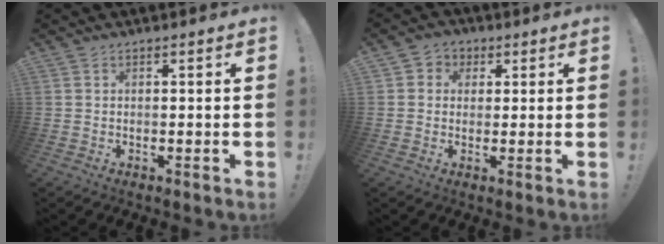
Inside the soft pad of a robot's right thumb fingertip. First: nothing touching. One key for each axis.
{"total": 4.1, "fx": 0.2, "fy": 4.0, "fz": 1.1, "tx": -0.006, "ty": 0.001, "tz": 0.002}